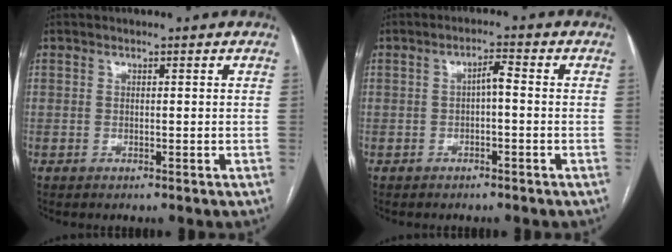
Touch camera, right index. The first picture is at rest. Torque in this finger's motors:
{"motor_torque": [0.61, -0.03, 0.30, 0.06]}